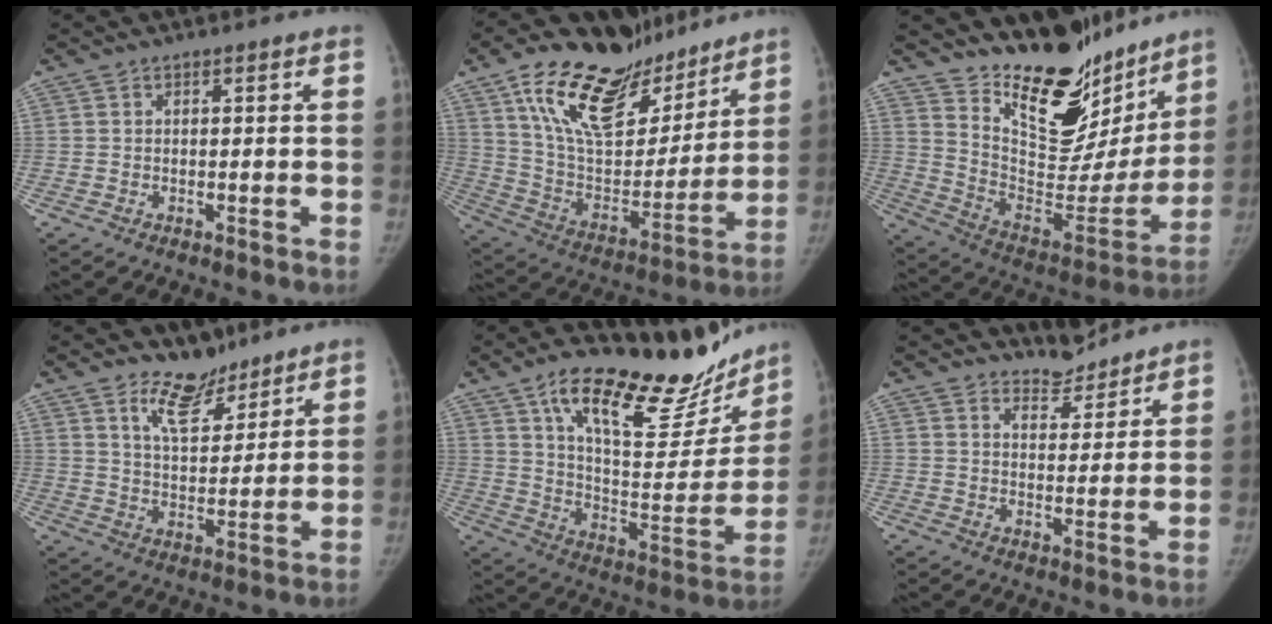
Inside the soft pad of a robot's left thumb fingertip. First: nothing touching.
{"total": 26.4, "force": [17.7, 12.4, 15.2], "torque": [-0.213, -0.066, 0.302]}
{"total": 26.0, "force": [20.0, 11.5, 11.9], "torque": [-0.132, -0.129, 0.310]}
{"total": 8.6, "force": [6.6, 4.2, 3.5], "torque": [-0.030, -0.057, 0.117]}
{"total": 25.8, "force": [19.1, 9.3, 14.8], "torque": [-0.168, -0.090, 0.292]}
{"total": 5.0, "force": [4.9, 1.2, -0.4], "torque": [0.025, -0.048, 0.079]}